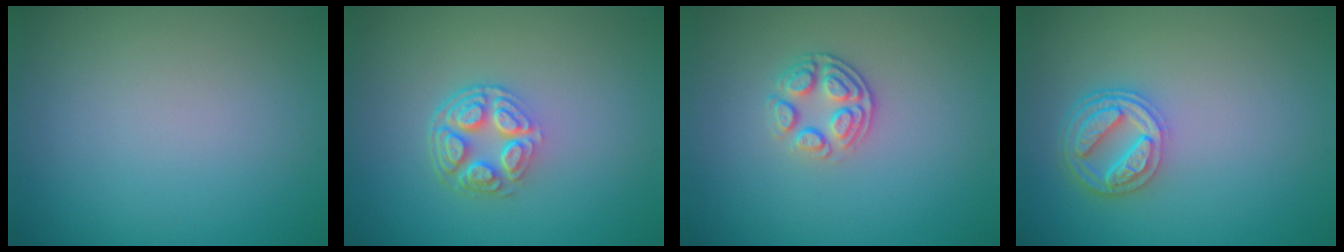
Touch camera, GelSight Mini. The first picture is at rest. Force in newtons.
{"total": 4.4, "press": 3.2, "slide": 3.0}
{"total": 2.7, "press": 2.3, "slide": 1.4}
{"total": 4.5, "press": 3.5, "slide": 2.8}